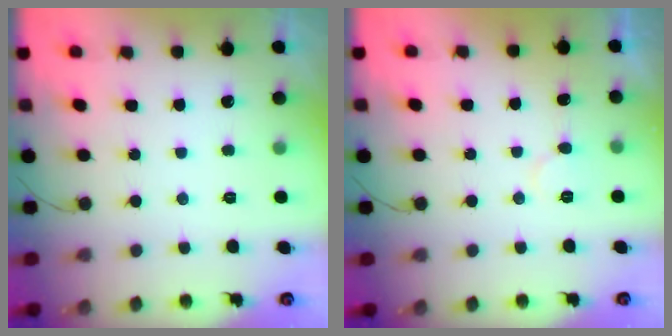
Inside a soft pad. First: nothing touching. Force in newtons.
{"total": 5.7, "press": 5.6, "slide": 0.5}